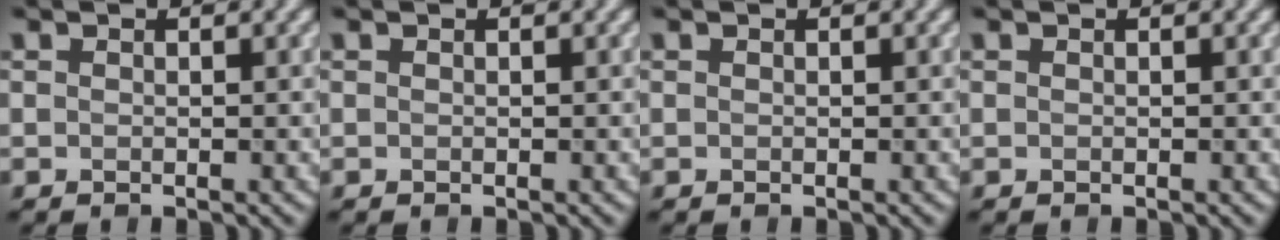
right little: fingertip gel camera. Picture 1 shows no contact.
{"total": 0.0}
{"total": 0.0}
{"total": 0.0}